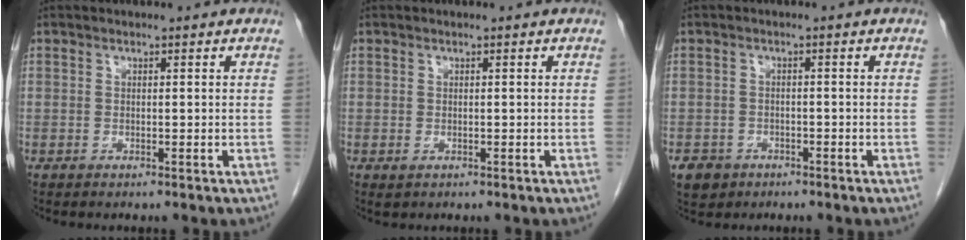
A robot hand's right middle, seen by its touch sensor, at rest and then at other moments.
{"total": 0.6, "force": [-0.2, 0.4, 0.4], "torque": [-0.010, -0.002, 0.002]}
{"total": 3.8, "force": [-2.3, 3.0, 0.6], "torque": [-0.010, 0.006, -0.033]}